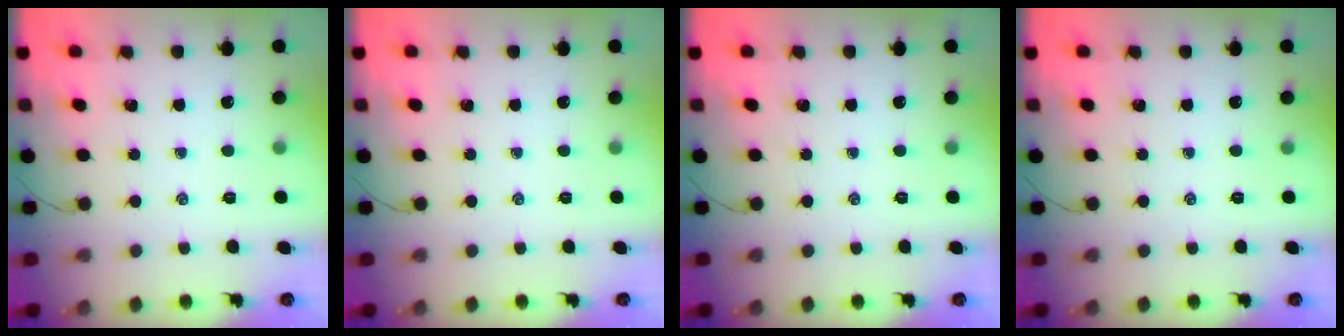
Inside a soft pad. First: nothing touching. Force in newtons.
{"total": 0.0}
{"total": 0.0}
{"total": 0.0}